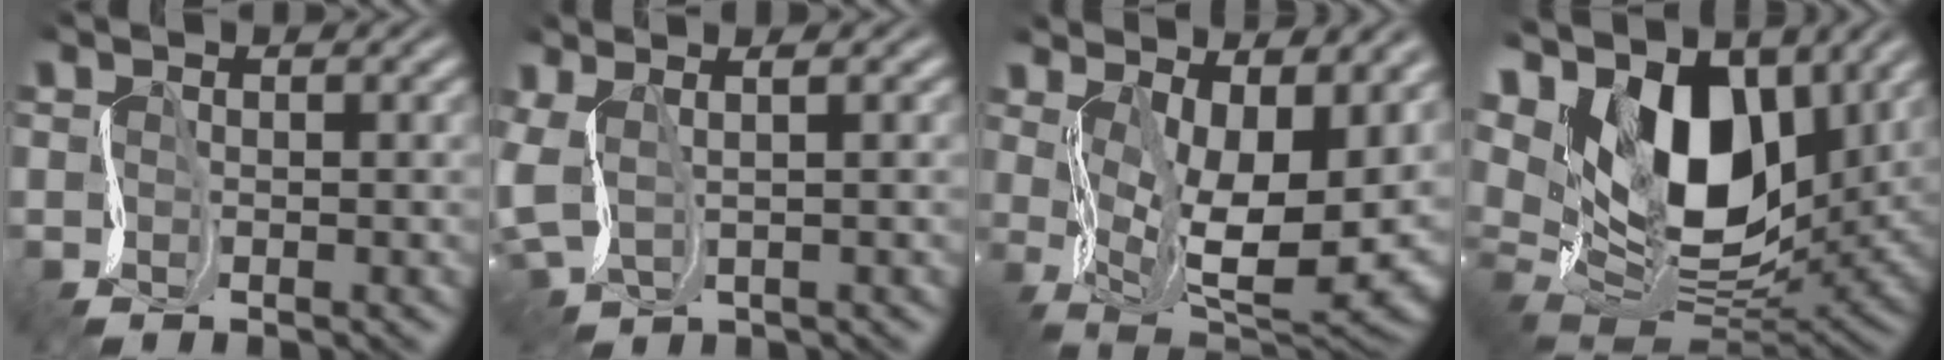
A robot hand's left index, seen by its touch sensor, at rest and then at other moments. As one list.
[{"total": 3.7, "force": [1.6, 2.1, 2.5], "torque": [-0.068, 0.016, 0.041]}, {"total": 15.3, "force": [2.1, 7.9, 13.0], "torque": [-0.179, -0.024, 0.070]}, {"total": 13.4, "force": [6.6, 7.5, 8.9], "torque": [-0.144, 0.013, 0.106]}]